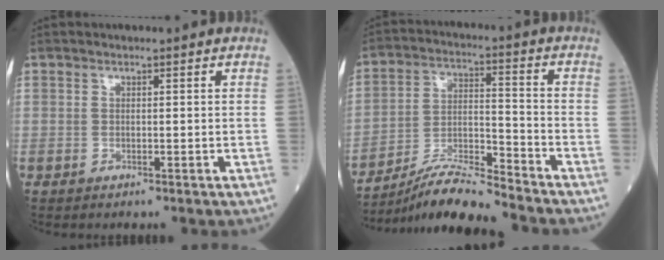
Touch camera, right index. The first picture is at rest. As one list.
[{"total": 10.8, "force": [-10.1, -0.8, 3.8], "torque": [-0.071, 0.003, -0.185]}]